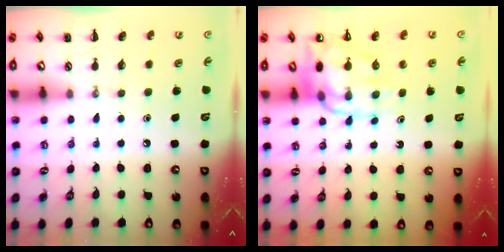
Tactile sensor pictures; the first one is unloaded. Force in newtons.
{"total": 12.9, "press": 12.5, "slide": 3.1}